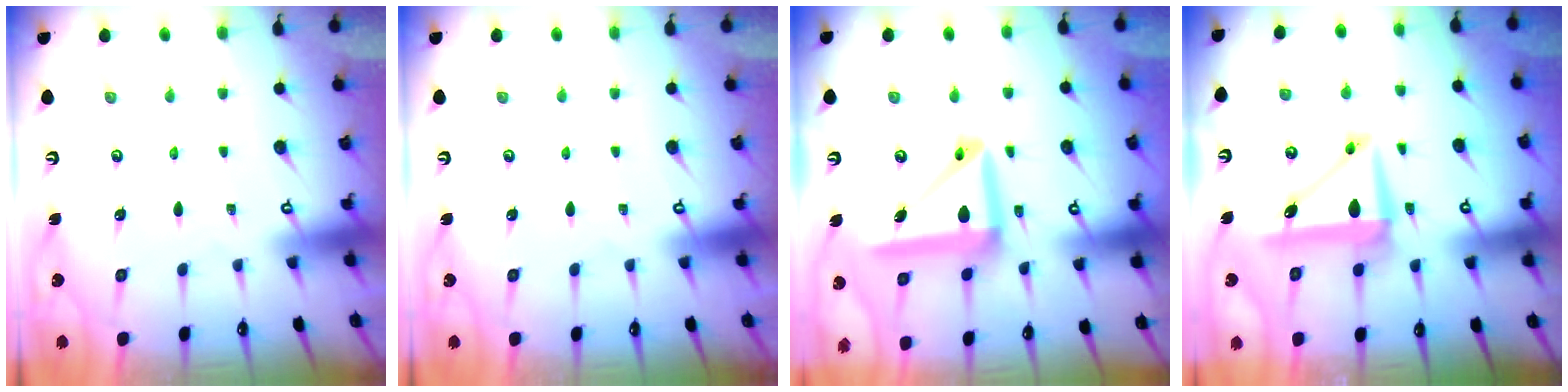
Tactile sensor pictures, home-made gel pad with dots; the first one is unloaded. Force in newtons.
{"total": 0.0}
{"total": 15.0, "press": 14.8, "slide": 2.6}
{"total": 8.8, "press": 8.6, "slide": 2.0}